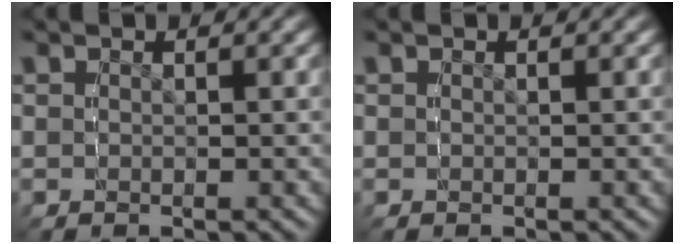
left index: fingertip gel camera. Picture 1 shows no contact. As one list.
[{"total": 0.0}]